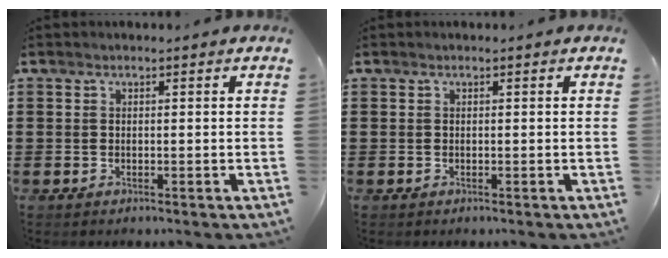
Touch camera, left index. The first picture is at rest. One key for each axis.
{"total": 0.0}